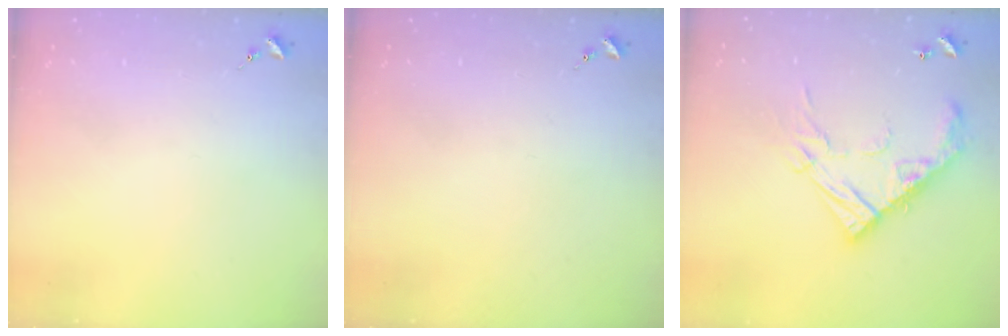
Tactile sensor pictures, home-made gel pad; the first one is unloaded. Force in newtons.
{"total": 0.0}
{"total": 17.6, "press": 17.6, "slide": 1.2}